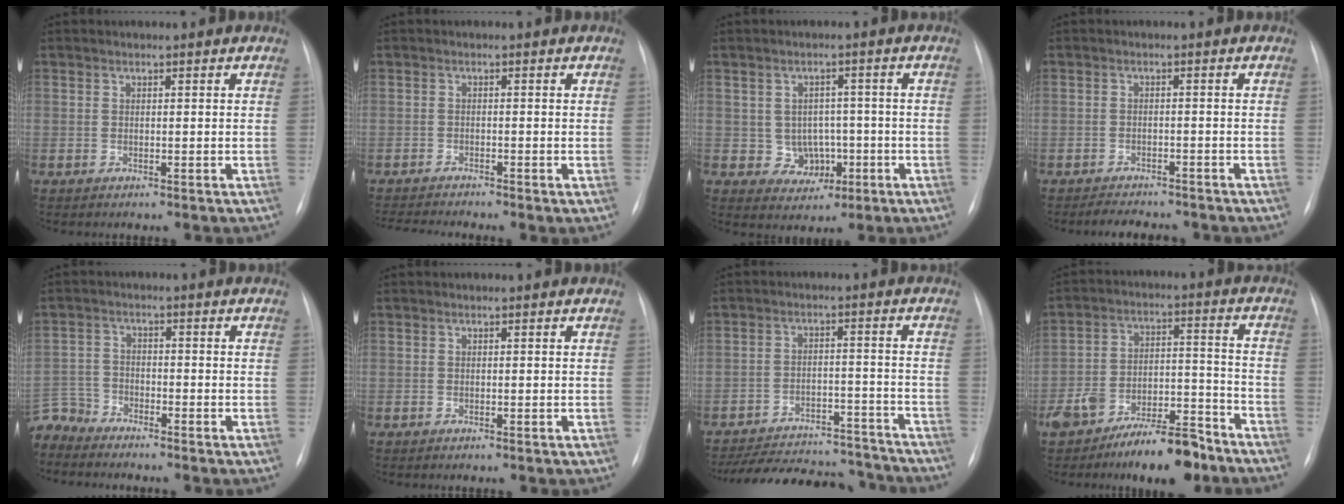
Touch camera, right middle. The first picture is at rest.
{"total": 3.7, "force": [-3.4, -0.6, 1.3], "torque": [-0.025, -0.014, -0.059]}
{"total": 4.9, "force": [-0.8, 4.6, 1.6], "torque": [-0.017, 0.012, 0.000]}
{"total": 5.5, "force": [-4.9, 1.8, 1.7], "torque": [-0.026, -0.005, -0.065]}
{"total": 5.2, "force": [-5.1, 1.0, -0.6], "torque": [0.012, -0.003, -0.103]}
{"total": 0.0}
{"total": 21.3, "force": [-19.7, 5.1, 6.2], "torque": [-0.113, 0.003, -0.265]}
{"total": 12.6, "force": [-9.7, 3.8, 7.1], "torque": [-0.107, 0.031, -0.161]}